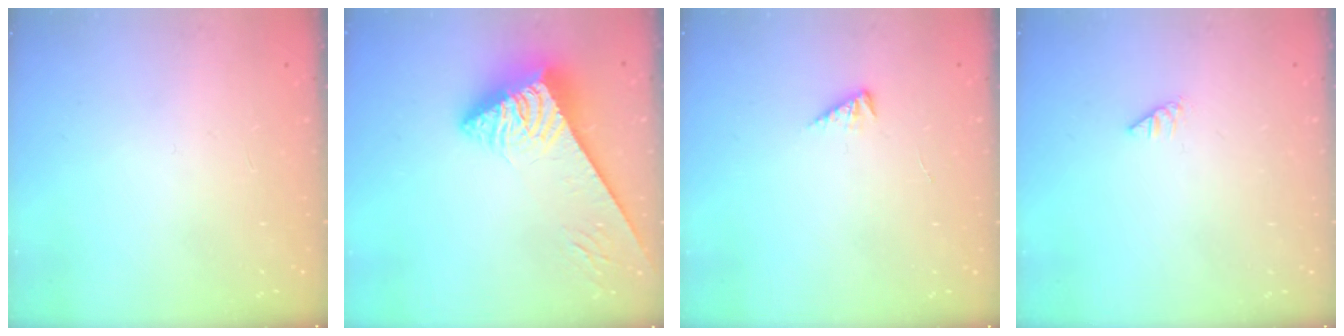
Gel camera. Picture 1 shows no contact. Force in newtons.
{"total": 4.4, "press": 4.4, "slide": 0.7}
{"total": 2.1, "press": 2.0, "slide": 0.5}
{"total": 0.0}